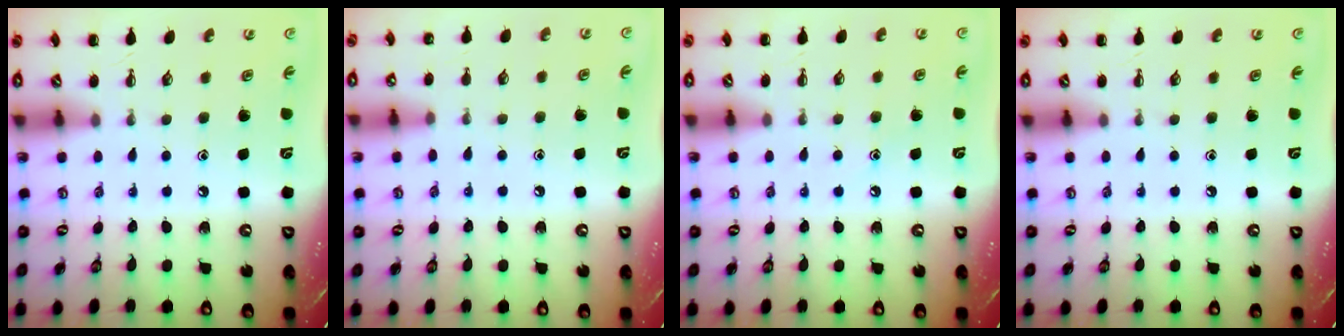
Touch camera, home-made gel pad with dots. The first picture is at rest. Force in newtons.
{"total": 6.5, "press": 6.1, "slide": 2.2}
{"total": 6.8, "press": 6.6, "slide": 1.8}
{"total": 0.0}